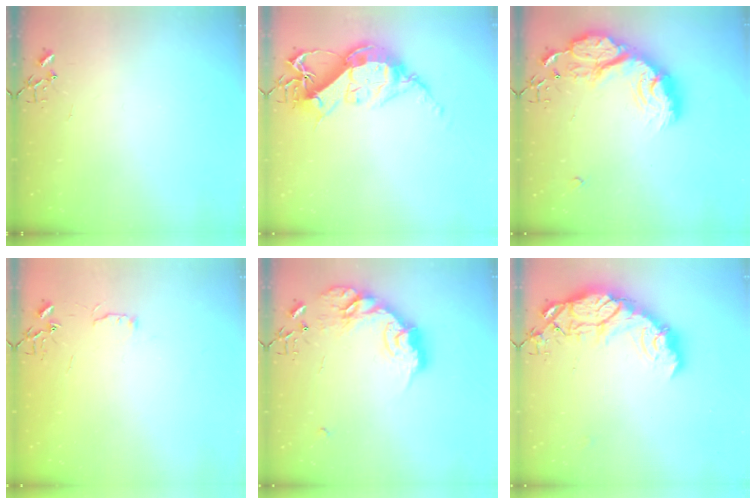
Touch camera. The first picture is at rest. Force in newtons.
{"total": 15.7, "press": 15.6, "slide": 1.4}
{"total": 22.6, "press": 22.5, "slide": 1.9}
{"total": 4.4, "press": 4.4, "slide": 0.6}
{"total": 18.3, "press": 18.3, "slide": 1.0}
{"total": 19.2, "press": 19.1, "slide": 1.5}